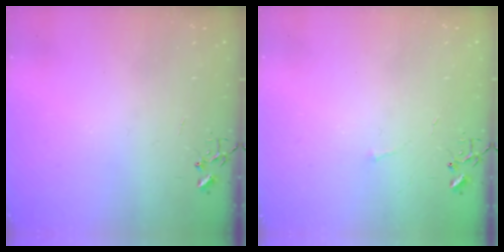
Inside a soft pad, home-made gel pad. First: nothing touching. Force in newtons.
{"total": 2.7, "press": 2.7, "slide": 0.4}